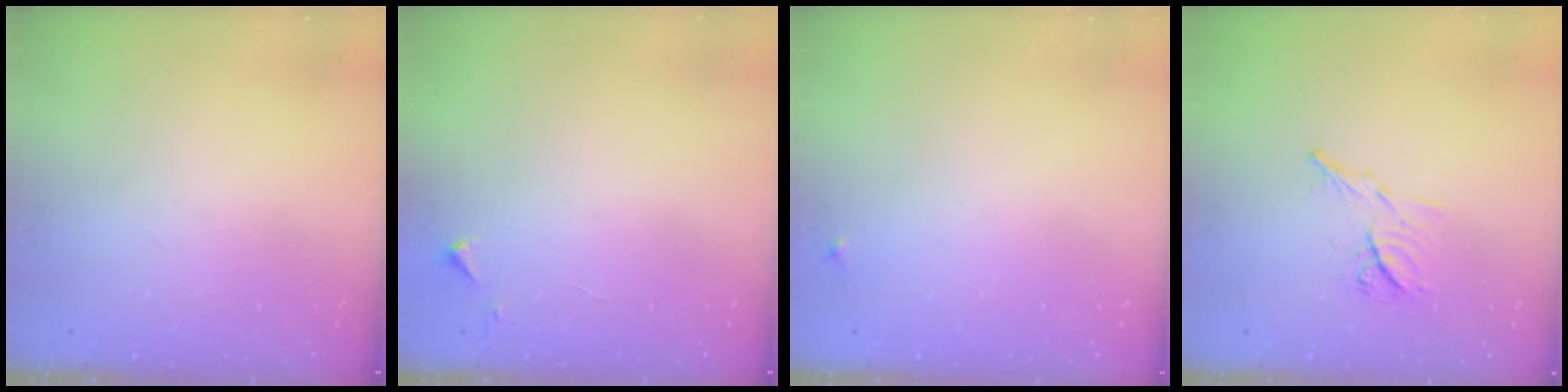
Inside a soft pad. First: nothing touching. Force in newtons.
{"total": 2.8, "press": 2.8, "slide": 0.4}
{"total": 3.3, "press": 3.3, "slide": 0.4}
{"total": 8.6, "press": 8.6, "slide": 0.7}